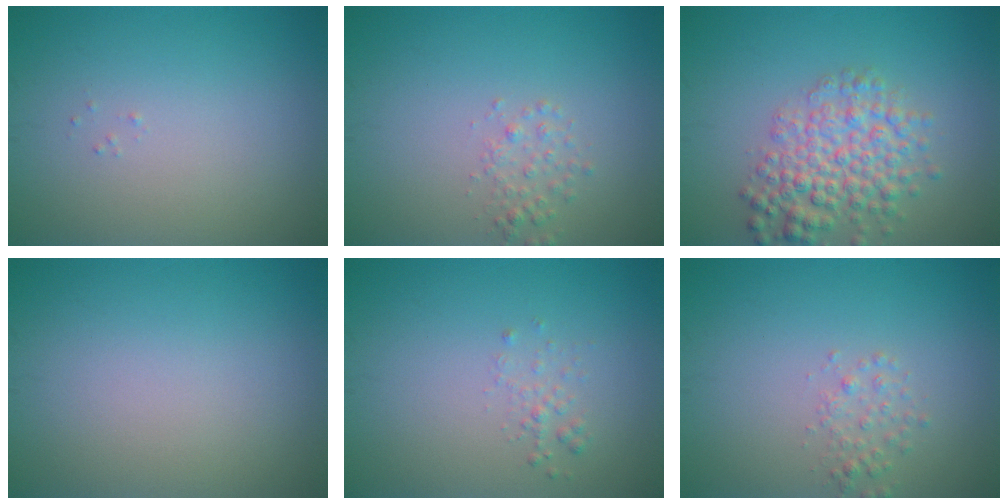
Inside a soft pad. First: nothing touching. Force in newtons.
{"total": 1.4, "press": 1.4, "slide": 0.1}
{"total": 5.2, "press": 5.2, "slide": 0.2}
{"total": 0.0}
{"total": 1.0, "press": 1.0, "slide": 0.1}
{"total": 1.4, "press": 1.4, "slide": 0.1}